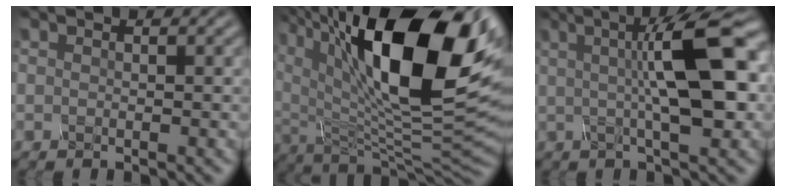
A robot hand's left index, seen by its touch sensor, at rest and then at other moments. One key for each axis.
{"total": 18.3, "fx": 7.8, "fy": 7.4, "fz": 14.8, "tx": -0.248, "ty": 0.014, "tz": 0.130}
{"total": 10.0, "fx": 1.8, "fy": 2.2, "fz": 9.6, "tx": -0.129, "ty": 0.016, "tz": 0.023}